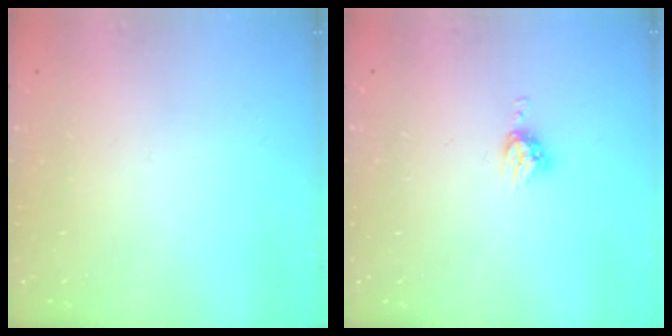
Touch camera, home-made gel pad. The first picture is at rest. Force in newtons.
{"total": 5.1, "press": 5.1, "slide": 0.7}